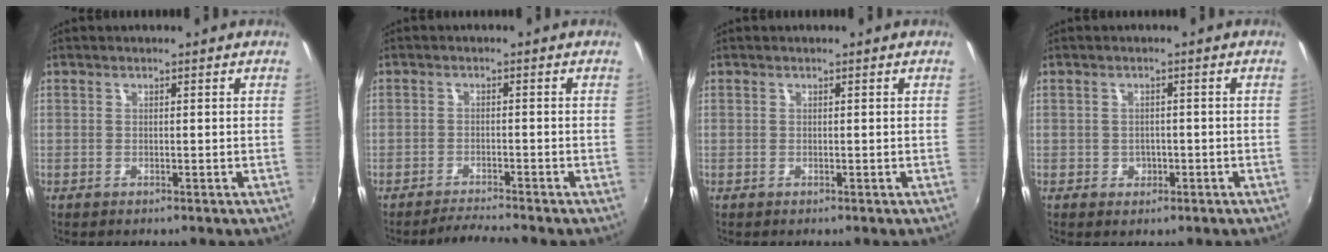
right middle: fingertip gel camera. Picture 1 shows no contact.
{"total": 3.3, "force": [-3.2, -0.6, 0.5], "torque": [-0.029, -0.003, -0.059]}
{"total": 0.0}
{"total": 2.5, "force": [-0.7, 2.2, 0.7], "torque": [-0.013, -0.001, -0.007]}